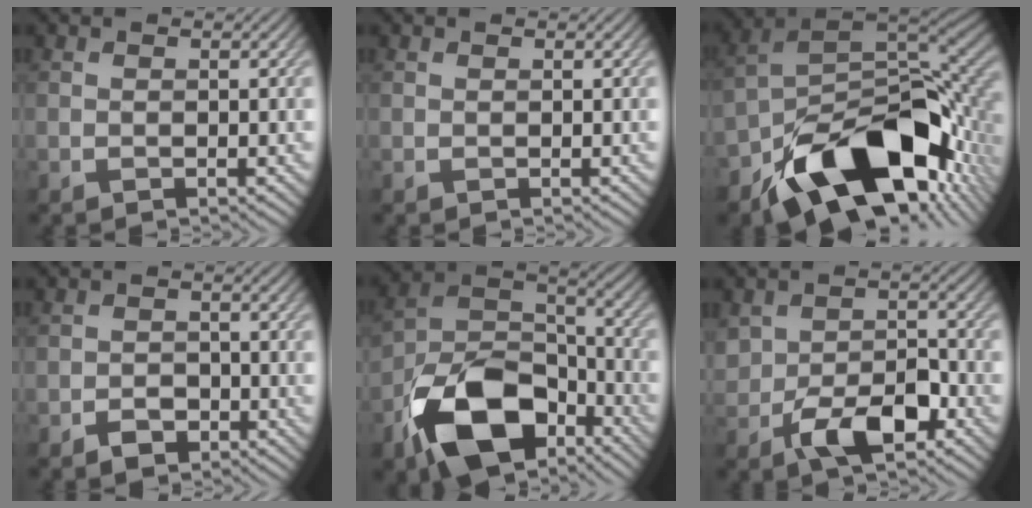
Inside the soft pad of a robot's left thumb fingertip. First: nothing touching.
{"total": 0.0}
{"total": 17.6, "force": [-9.6, 9.5, 11.2], "torque": [-0.160, -0.029, -0.157]}
{"total": 2.5, "force": [-1.6, 1.5, 1.2], "torque": [-0.017, 0.002, -0.032]}
{"total": 15.5, "force": [-8.9, 8.9, 9.0], "torque": [-0.185, -0.030, -0.175]}
{"total": 7.0, "force": [-3.0, 4.3, 4.8], "torque": [-0.086, -0.008, -0.057]}